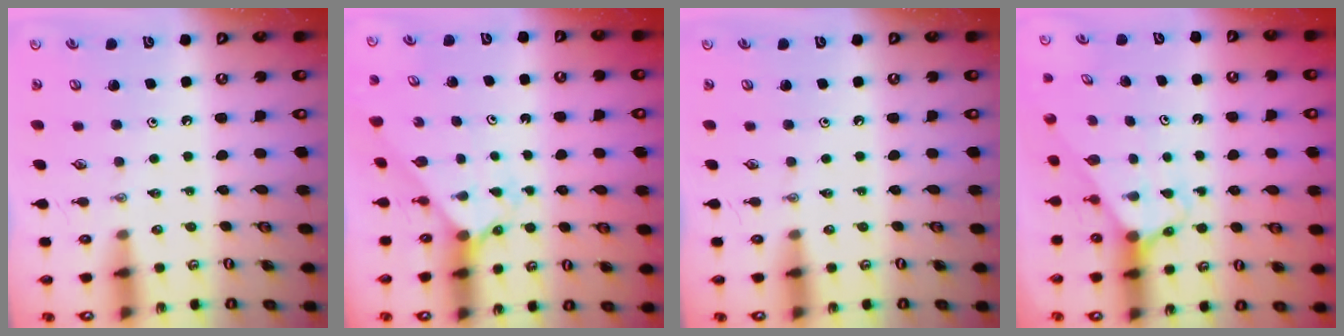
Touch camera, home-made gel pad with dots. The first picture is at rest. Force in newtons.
{"total": 2.1, "press": 2.1, "slide": 0.3}
{"total": 0.0}
{"total": 2.7, "press": 2.7, "slide": 0.2}